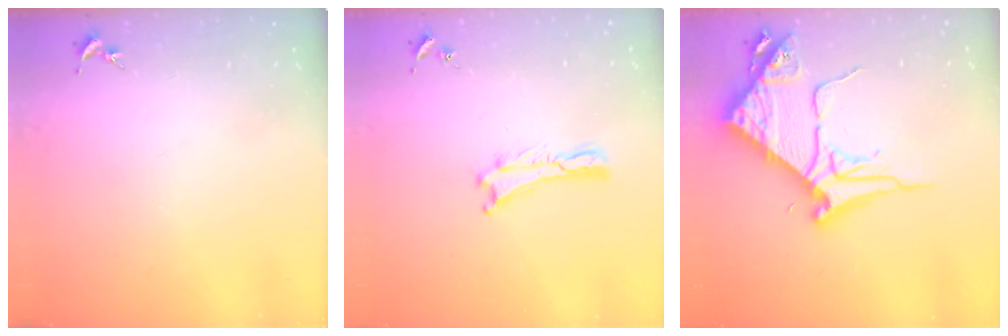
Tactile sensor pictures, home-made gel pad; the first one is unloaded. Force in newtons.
{"total": 0.0}
{"total": 8.9, "press": 8.9, "slide": 0.8}